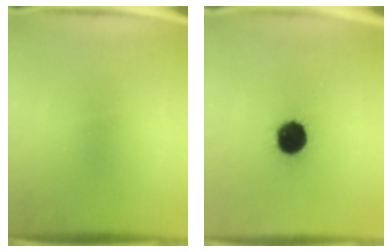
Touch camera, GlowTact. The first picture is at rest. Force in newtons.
{"total": 13.3}